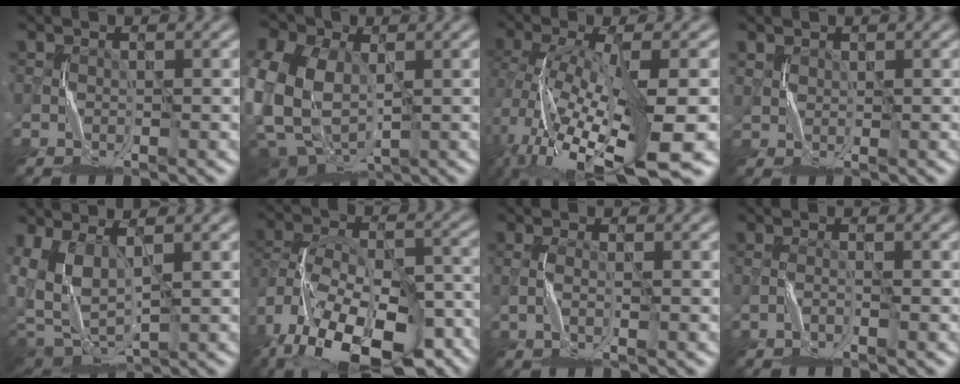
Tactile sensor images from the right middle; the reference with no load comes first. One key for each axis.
{"total": 13.3, "fx": 0.7, "fy": 9.8, "fz": 9.0, "tx": -0.193, "ty": -0.007, "tz": 0.029}
{"total": 14.1, "fx": -5.6, "fy": 4.2, "fz": 12.3, "tx": -0.252, "ty": -0.018, "tz": -0.072}
{"total": 1.4, "fx": 1.2, "fy": 0.8, "fz": 0.1, "tx": -0.008, "ty": -0.001, "tz": 0.026}
{"total": 6.2, "fx": 1.7, "fy": 3.9, "fz": 4.5, "tx": -0.110, "ty": -0.010, "tz": 0.042}
{"total": 16.9, "fx": -11.2, "fy": 8.2, "fz": 9.6, "tx": -0.163, "ty": -0.001, "tz": -0.151}
{"total": 1.3, "fx": -0.4, "fy": 0.2, "fz": 1.2, "tx": -0.031, "ty": 0.005, "tz": -0.010}
{"total": 0.6, "fx": -0.6, "fy": -0.2, "fz": 0.2, "tx": -0.008, "ty": 0.007, "tz": -0.014}